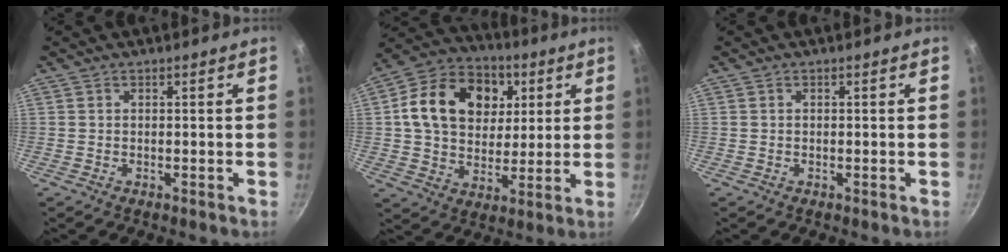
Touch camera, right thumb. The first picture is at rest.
{"total": 19.0, "force": [4.8, 14.4, 11.4], "torque": [-0.168, 0.008, 0.072]}
{"total": 0.0}